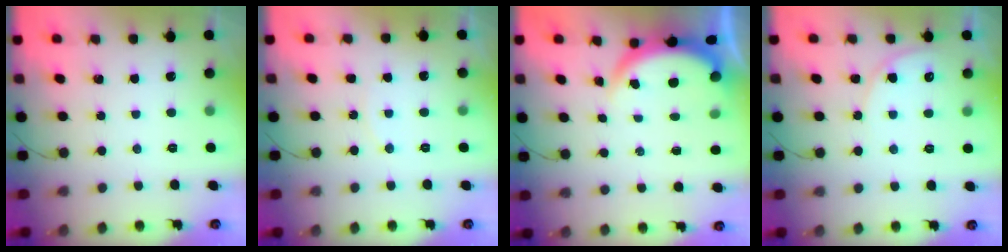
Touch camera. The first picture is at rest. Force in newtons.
{"total": 5.6, "press": 5.6, "slide": 0.5}
{"total": 4.0, "press": 4.0, "slide": 0.2}
{"total": 5.6, "press": 5.6, "slide": 0.3}